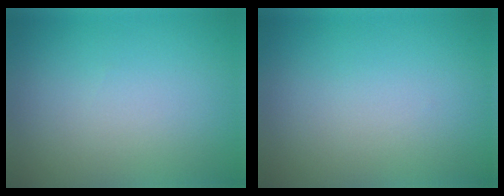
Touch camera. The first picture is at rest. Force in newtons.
{"total": 0.0}